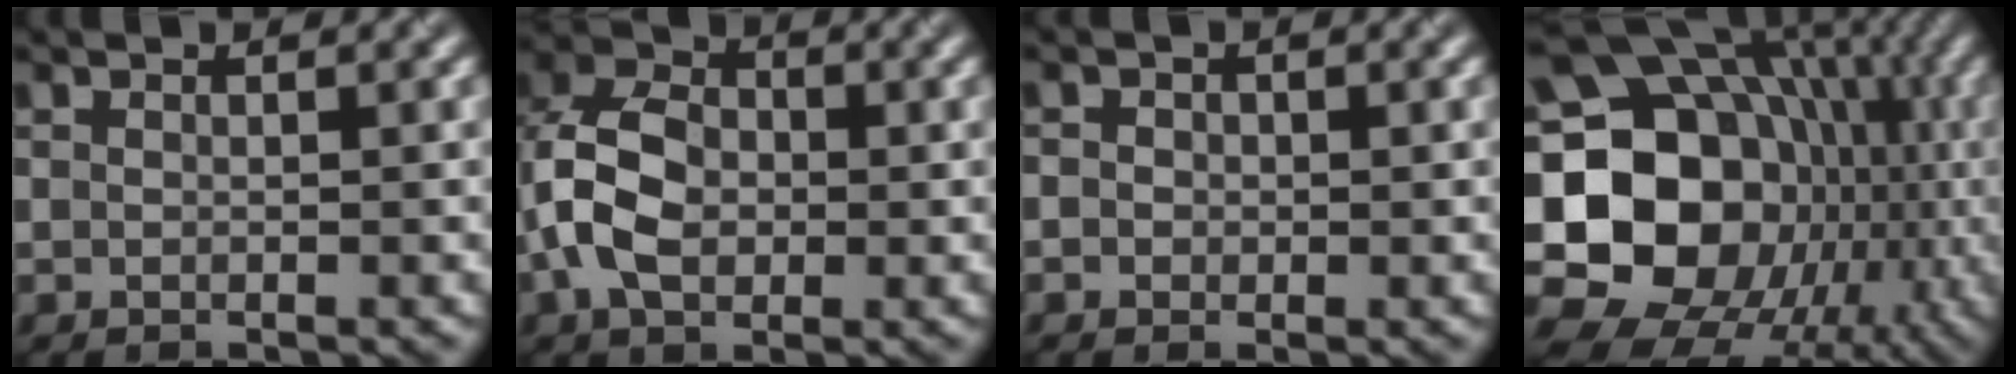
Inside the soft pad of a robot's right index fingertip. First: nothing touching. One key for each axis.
{"total": 7.3, "fx": -1.1, "fy": 5.2, "fz": 5.0, "tx": -0.112, "ty": 0.010, "tz": -0.034}
{"total": 1.2, "fx": 0.0, "fy": 1.1, "fz": 0.4, "tx": 0.002, "ty": -0.002, "tz": -0.006}
{"total": 21.6, "fx": -2.5, "fy": 18.1, "fz": 11.5, "tx": -0.189, "ty": 0.015, "tz": -0.078}